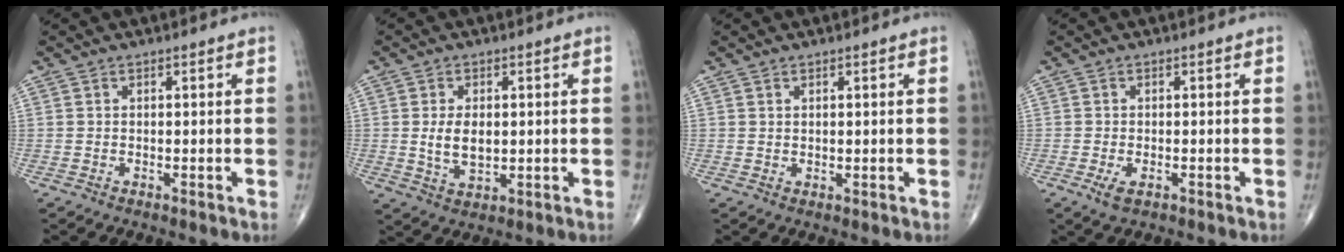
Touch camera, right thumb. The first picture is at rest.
{"total": 6.0, "force": [0.3, 3.5, 4.8], "torque": [-0.079, -0.009, 0.012]}
{"total": 0.6, "force": [0.5, 0.3, 0.3], "torque": [0.003, -0.005, 0.007]}
{"total": 2.5, "force": [-1.1, 1.2, 1.9], "torque": [-0.036, -0.002, -0.017]}